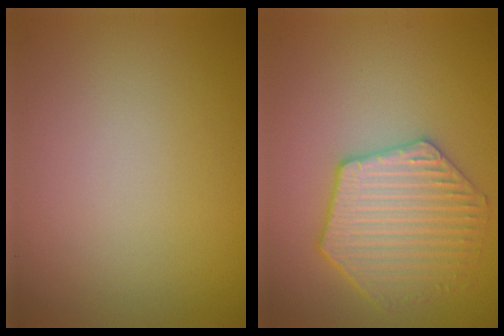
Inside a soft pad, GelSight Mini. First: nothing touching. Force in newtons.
{"total": 4.9, "press": 4.6, "slide": 1.7}